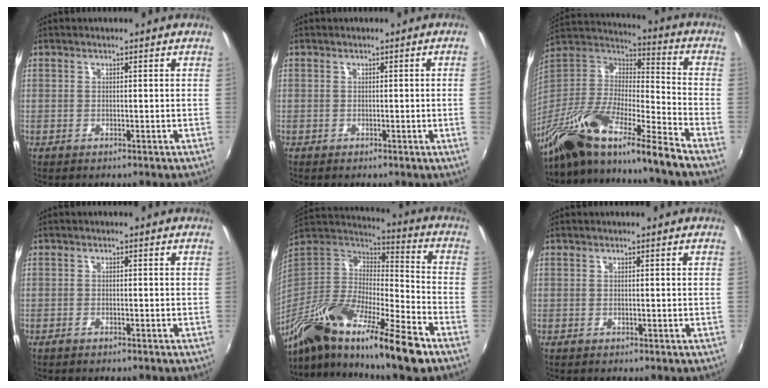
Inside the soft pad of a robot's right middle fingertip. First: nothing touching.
{"total": 1.8, "force": [0.0, -1.1, 1.5], "torque": [-0.013, -0.013, 0.003]}
{"total": 21.4, "force": [-15.9, 2.1, 14.1], "torque": [-0.244, -0.019, -0.302]}
{"total": 1.3, "force": [-1.1, 0.3, 0.6], "torque": [-0.019, -0.001, -0.025]}
{"total": 26.7, "force": [-17.6, 5.6, 19.3], "torque": [-0.325, -0.026, -0.312]}
{"total": 0.0}